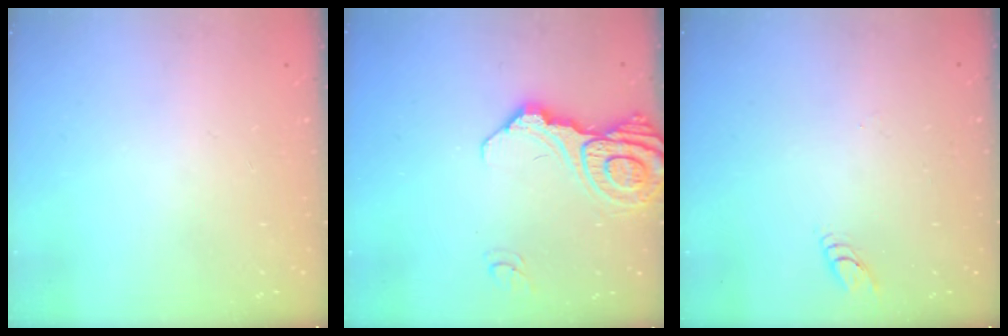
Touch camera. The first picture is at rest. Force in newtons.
{"total": 15.8, "press": 15.7, "slide": 1.9}
{"total": 2.7, "press": 2.7, "slide": 0.3}